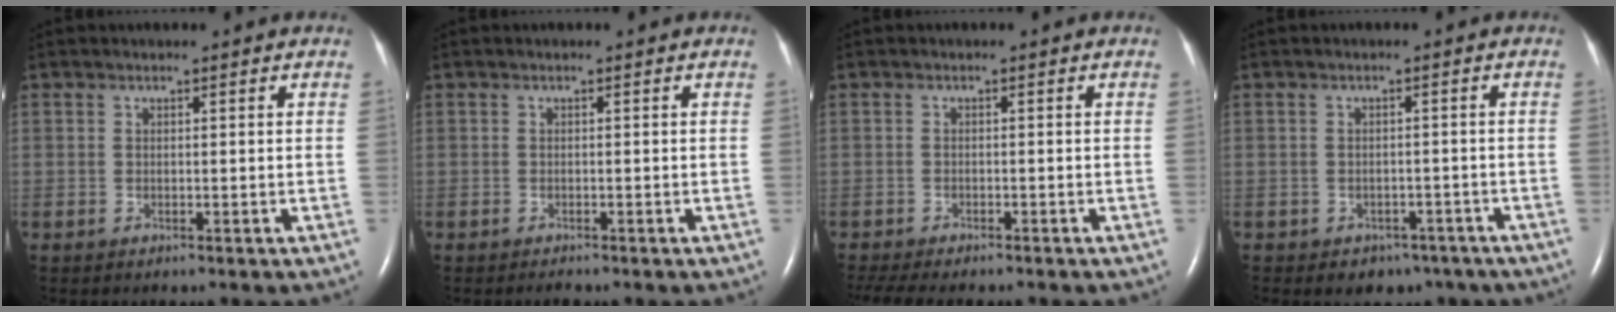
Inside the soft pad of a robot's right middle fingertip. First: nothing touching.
{"total": 0.7, "force": [-0.6, 0.1, 0.2], "torque": [-0.010, -0.003, -0.007]}
{"total": 7.5, "force": [-6.5, 1.4, 3.6], "torque": [-0.062, -0.006, -0.096]}
{"total": 5.0, "force": [-3.5, 3.4, 1.0], "torque": [-0.010, 0.016, -0.034]}